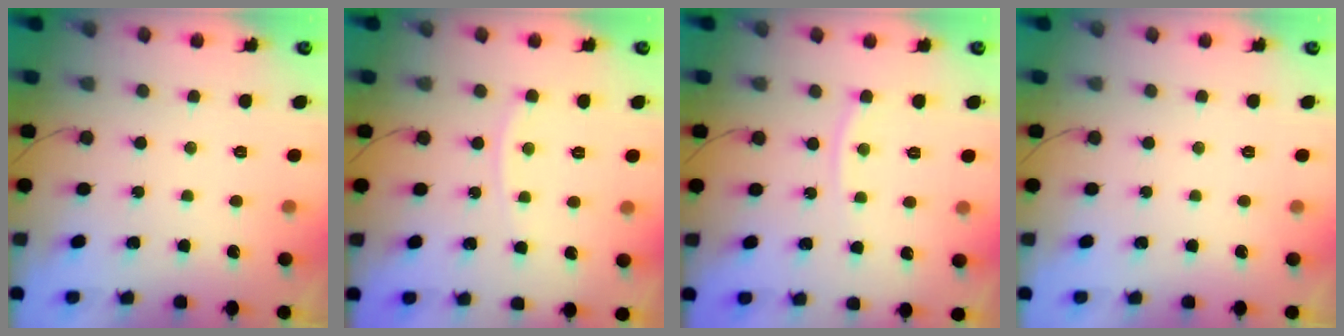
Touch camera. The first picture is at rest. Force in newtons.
{"total": 4.3, "press": 4.3, "slide": 0.4}
{"total": 5.8, "press": 5.8, "slide": 0.3}
{"total": 0.0}